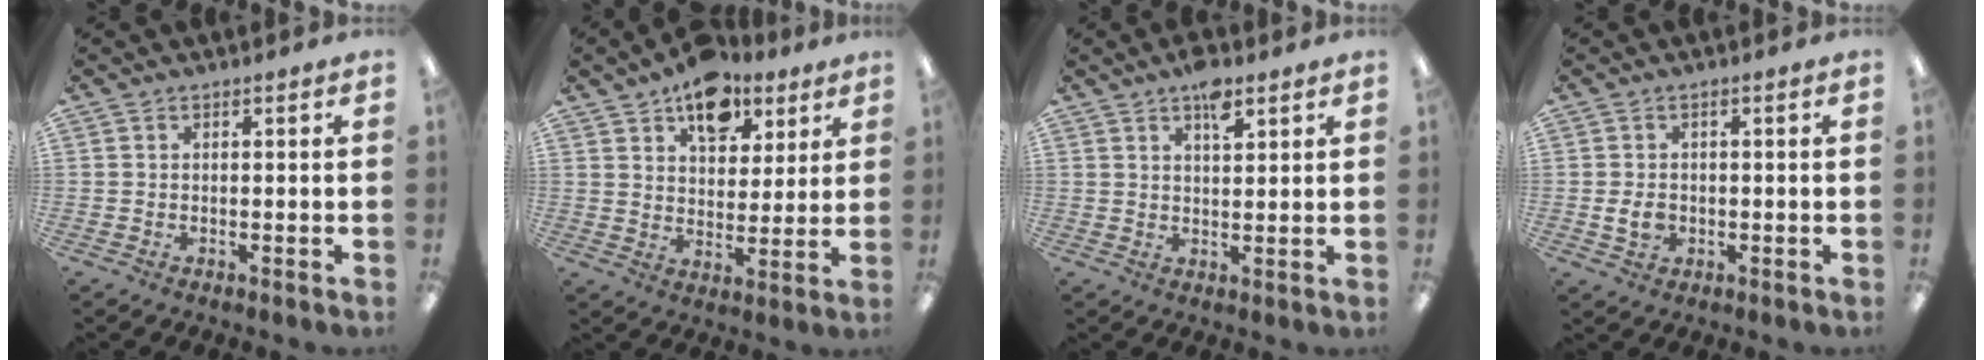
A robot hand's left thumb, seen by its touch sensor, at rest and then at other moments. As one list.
[{"total": 12.1, "force": [8.2, 7.2, 5.2], "torque": [-0.069, -0.042, 0.145]}, {"total": 5.4, "force": [3.6, 2.2, 3.4], "torque": [-0.043, -0.017, 0.059]}, {"total": 3.6, "force": [-0.4, 2.7, 2.3], "torque": [-0.040, 0.005, -0.005]}]